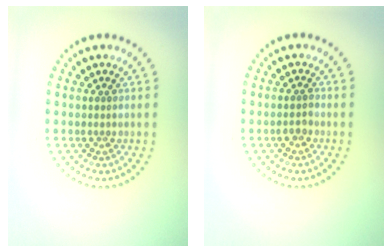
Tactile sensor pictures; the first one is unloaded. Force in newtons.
{"total": 0.9, "press": 0.9, "slide": 0.2}